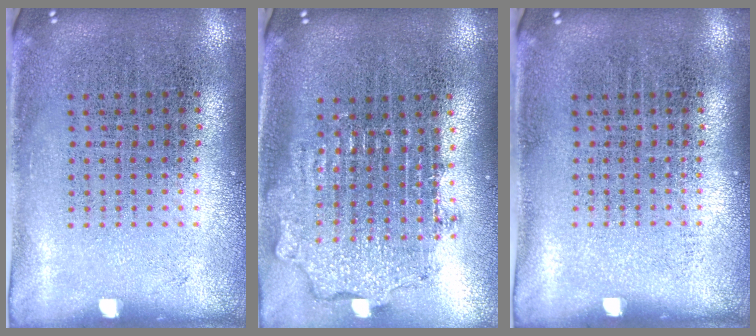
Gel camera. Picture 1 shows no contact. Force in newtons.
{"total": 1.9, "press": 1.5, "slide": 1.1}
{"total": 0.0}